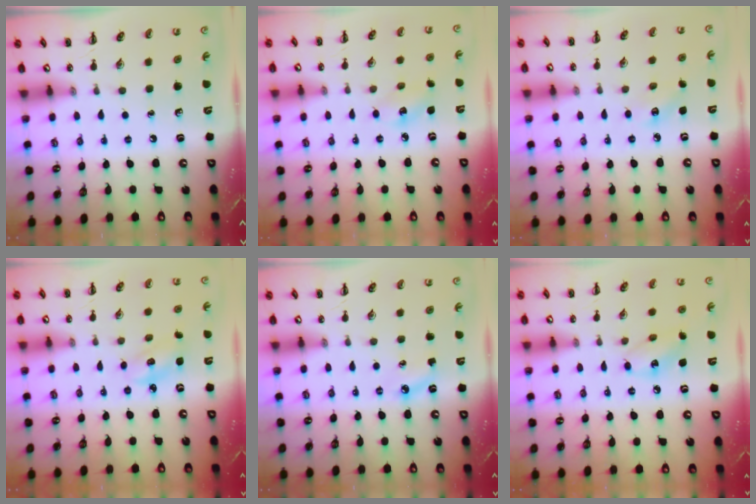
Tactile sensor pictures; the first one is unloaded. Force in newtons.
{"total": 3.5, "press": 3.5, "slide": 0.8}
{"total": 3.5, "press": 3.4, "slide": 0.9}
{"total": 2.8, "press": 2.8, "slide": 0.7}
{"total": 5.0, "press": 4.7, "slide": 1.6}
{"total": 6.5, "press": 6.4, "slide": 1.0}